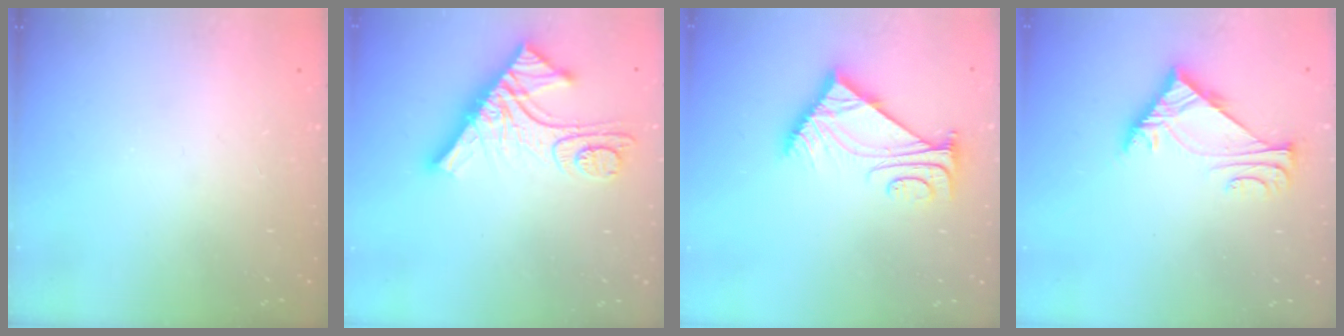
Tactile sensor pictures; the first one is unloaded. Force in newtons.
{"total": 13.4, "press": 13.4, "slide": 1.1}
{"total": 8.1, "press": 8.0, "slide": 1.0}
{"total": 6.5, "press": 6.4, "slide": 1.2}